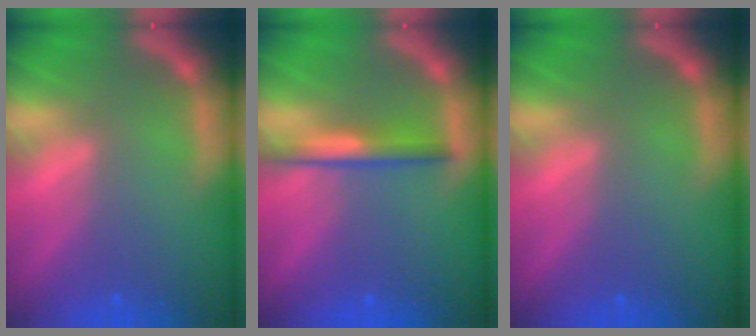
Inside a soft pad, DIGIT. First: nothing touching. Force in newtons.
{"total": 3.0}
{"total": 0.0}